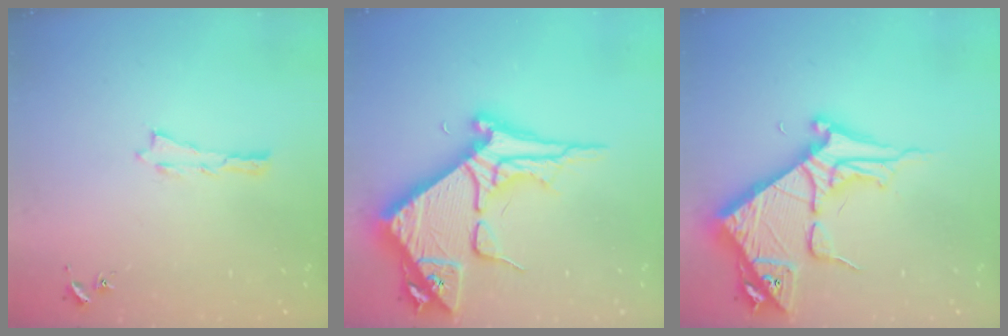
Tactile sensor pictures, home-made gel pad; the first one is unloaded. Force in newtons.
{"total": 12.6, "press": 12.5, "slide": 1.6}
{"total": 9.2, "press": 9.2, "slide": 1.1}